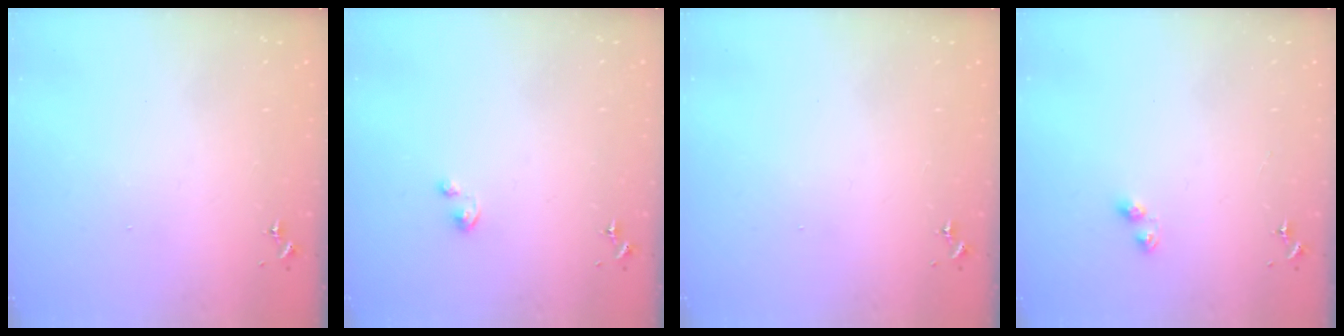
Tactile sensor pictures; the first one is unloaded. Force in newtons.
{"total": 0.9, "press": 0.9, "slide": 0.1}
{"total": 0.0}
{"total": 2.8, "press": 2.7, "slide": 0.4}